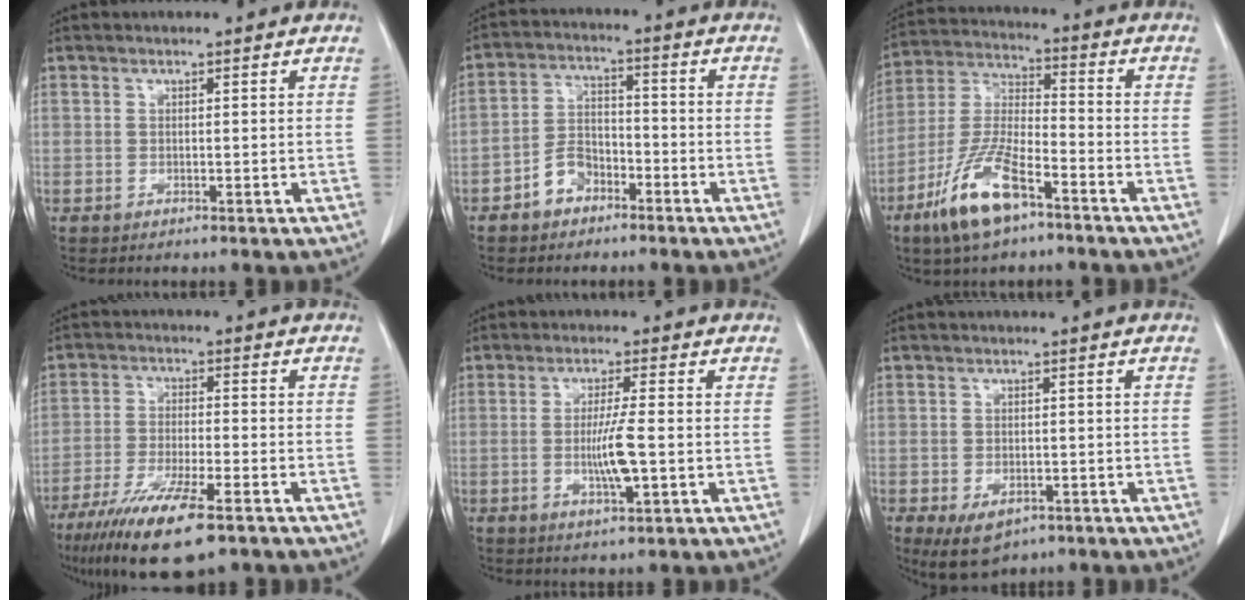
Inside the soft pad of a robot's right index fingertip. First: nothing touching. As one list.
[{"total": 5.7, "force": [-3.4, 3.7, 2.6], "torque": [-0.054, 0.018, -0.063]}, {"total": 12.2, "force": [-7.1, 3.4, 9.3], "torque": [-0.202, -0.009, -0.134]}, {"total": 13.5, "force": [-8.9, 2.4, 9.9], "torque": [-0.184, -0.035, -0.149]}, {"total": 5.7, "force": [-0.9, 0.1, 5.6], "torque": [-0.102, -0.010, -0.014]}, {"total": 6.2, "force": [-3.6, 3.6, 3.6], "torque": [-0.061, -0.006, -0.046]}]